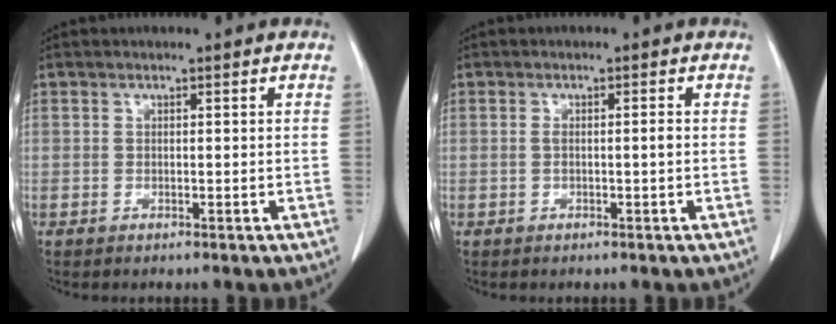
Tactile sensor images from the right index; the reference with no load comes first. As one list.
[{"total": 1.3, "force": [-0.1, 0.1, 1.3], "torque": [-0.021, 0.002, 0.001]}]